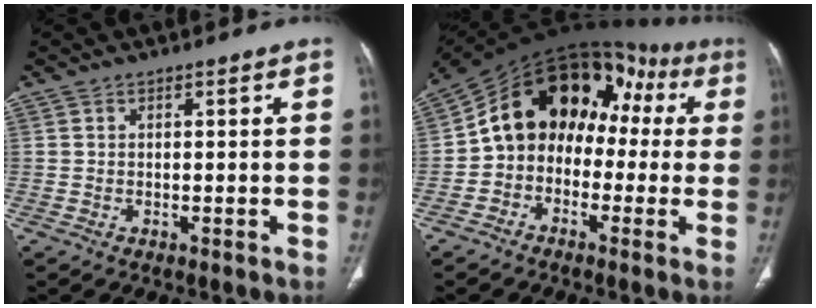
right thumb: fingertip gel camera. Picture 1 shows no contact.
{"total": 17.5, "force": [0.9, 13.0, 11.6], "torque": [-0.128, 0.073, 0.000]}